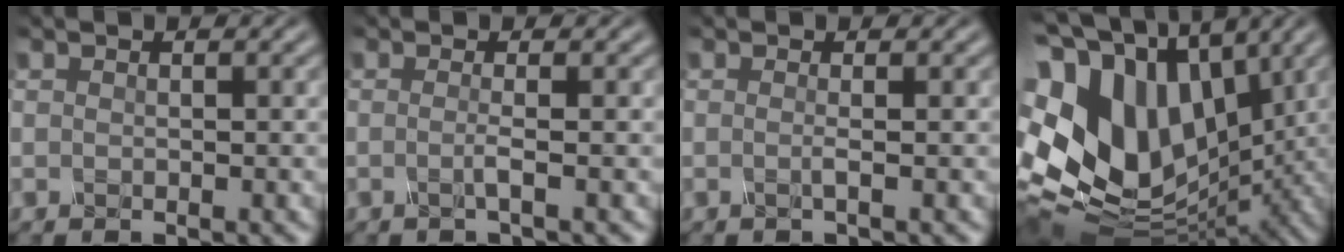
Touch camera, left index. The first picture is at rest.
{"total": 1.1, "force": [-0.3, 0.2, 1.1], "torque": [-0.015, 0.000, -0.013]}
{"total": 0.9, "force": [-0.1, 0.3, 0.8], "torque": [-0.009, 0.001, -0.013]}
{"total": 17.1, "force": [2.1, 12.2, 11.8], "torque": [-0.246, -0.011, 0.078]}